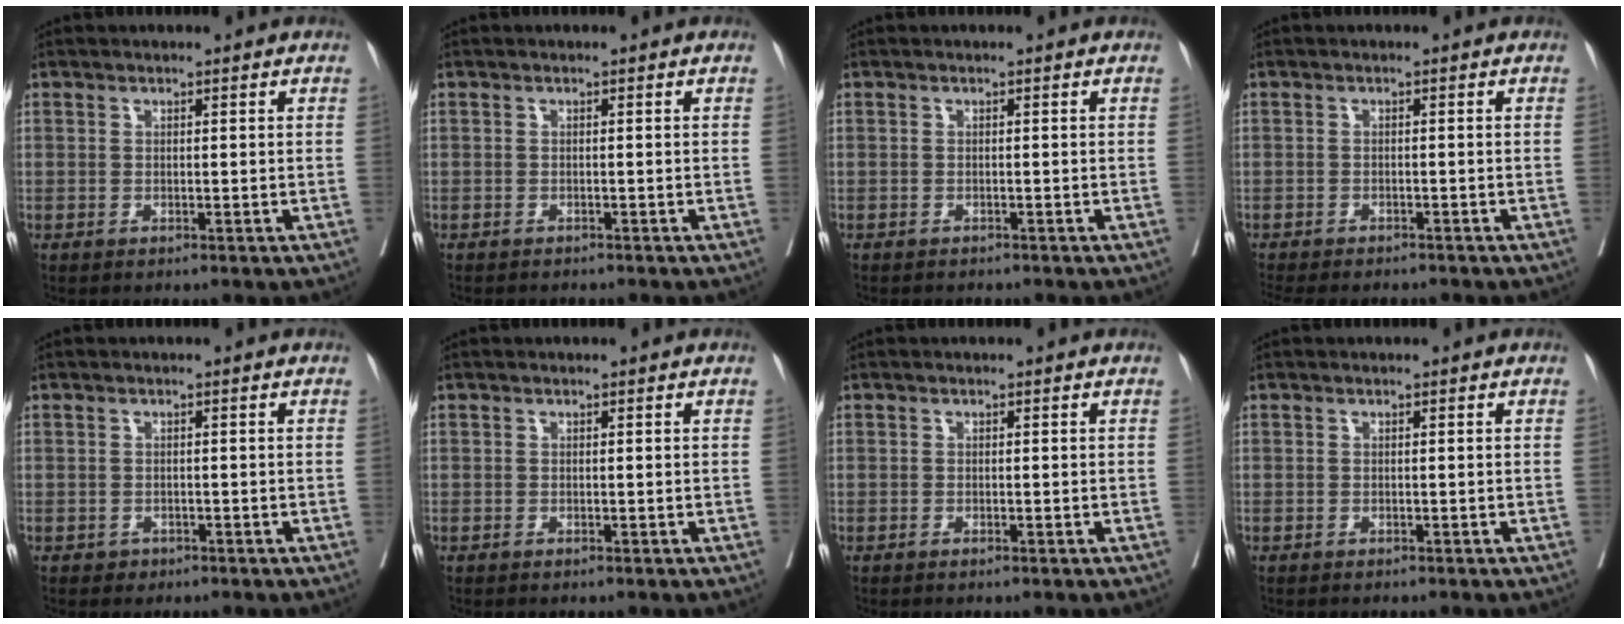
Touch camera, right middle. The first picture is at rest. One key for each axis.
{"total": 3.0, "fx": -2.7, "fy": 0.8, "fz": 1.0, "tx": -0.014, "ty": -0.004, "tz": -0.031}
{"total": 2.7, "fx": -2.4, "fy": 0.8, "fz": 0.9, "tx": -0.012, "ty": -0.004, "tz": -0.028}
{"total": 10.5, "fx": -9.2, "fy": 2.9, "fz": 4.2, "tx": -0.072, "ty": -0.011, "tz": -0.122}
{"total": 1.0, "fx": -0.5, "fy": 0.8, "fz": 0.1, "tx": -0.001, "ty": 0.003, "tz": -0.006}
{"total": 0.0}
{"total": 0.6, "fx": -0.4, "fy": 0.1, "fz": 0.5, "tx": -0.009, "ty": -0.001, "tz": -0.003}
{"total": 0.6, "fx": -0.6, "fy": 0.2, "fz": 0.2, "tx": -0.004, "ty": -0.001, "tz": -0.011}